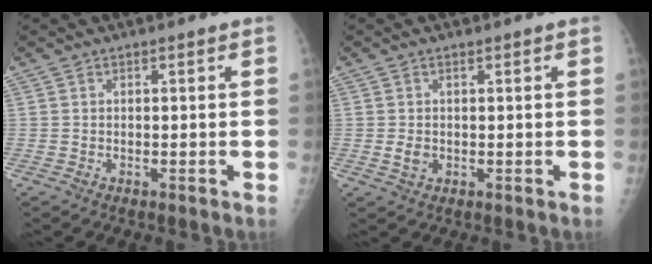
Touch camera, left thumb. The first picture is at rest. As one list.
[{"total": 1.9, "force": [0.0, 1.5, 1.1], "torque": [-0.016, -0.001, 0.005]}]